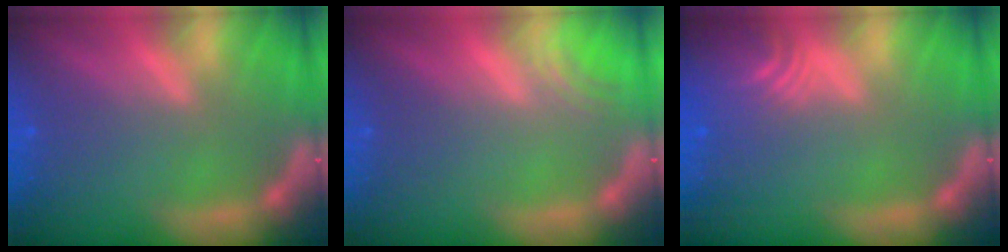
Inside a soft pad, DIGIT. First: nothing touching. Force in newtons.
{"total": 1.5}
{"total": 5.5}